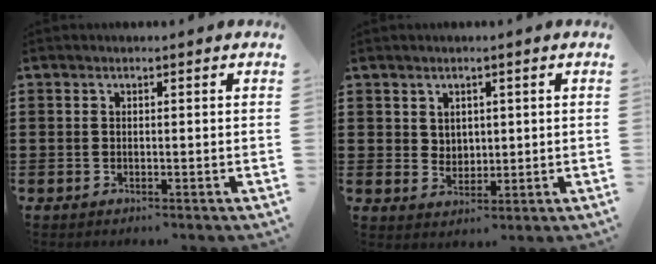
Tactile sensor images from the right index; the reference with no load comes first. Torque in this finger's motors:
{"motor_torque": [0.07, 0.11, 0.03, 0.00]}